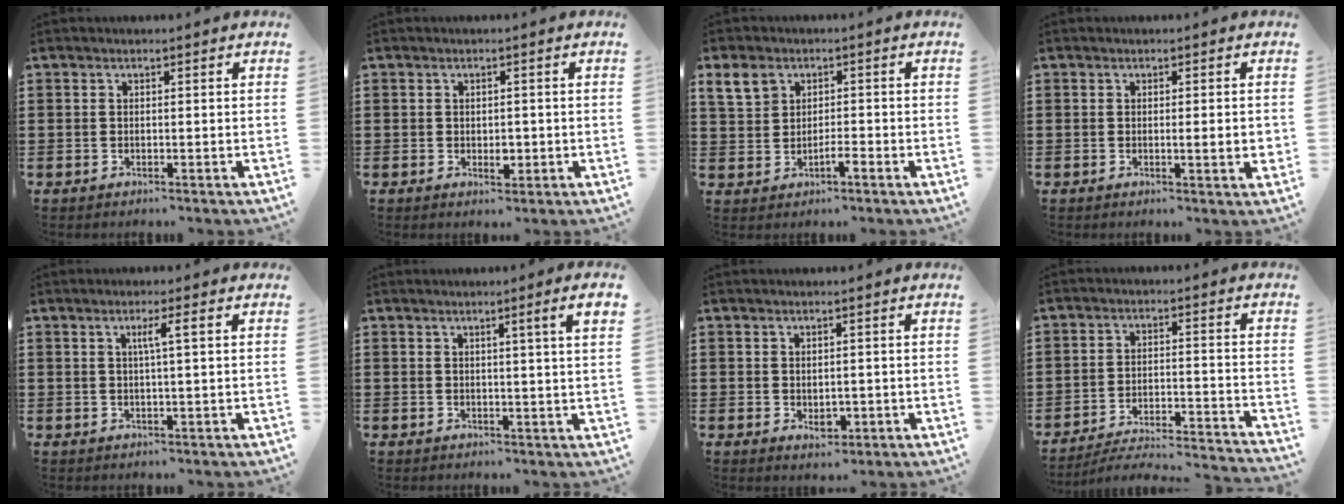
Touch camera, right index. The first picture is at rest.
{"total": 2.3, "force": [-0.3, 1.3, 1.8], "torque": [-0.025, -0.001, -0.007]}
{"total": 4.2, "force": [0.6, 2.9, 3.0], "torque": [-0.075, 0.009, 0.007]}
{"total": 2.5, "force": [-0.2, 0.2, 2.5], "torque": [-0.042, -0.005, -0.004]}
{"total": 2.7, "force": [0.6, -0.2, 2.6], "torque": [-0.050, -0.001, 0.005]}
{"total": 3.3, "force": [1.4, -0.7, 2.9], "torque": [-0.056, -0.006, 0.022]}
{"total": 2.0, "force": [0.0, 1.4, 1.4], "torque": [-0.020, -0.002, -0.001]}
{"total": 4.1, "force": [-3.9, 0.2, 1.2], "torque": [-0.034, -0.010, -0.084]}